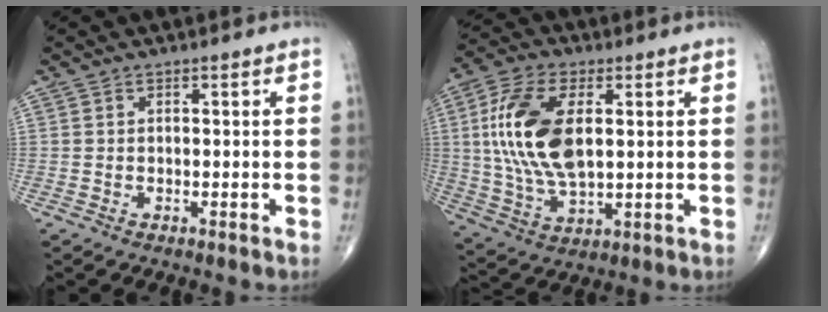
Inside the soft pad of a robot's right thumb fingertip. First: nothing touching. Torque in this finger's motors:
{"motor_torque": [2.31, 2.21, 1.67, 0.05, 0.61]}